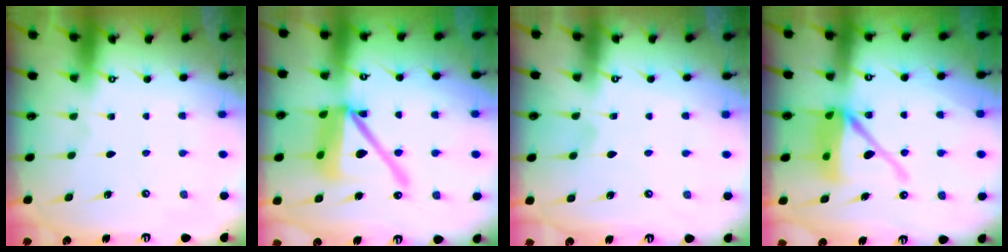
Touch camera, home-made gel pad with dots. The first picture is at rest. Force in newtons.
{"total": 15.2, "press": 15.1, "slide": 1.9}
{"total": 2.5, "press": 2.5, "slide": 0.4}
{"total": 12.4, "press": 12.3, "slide": 1.7}